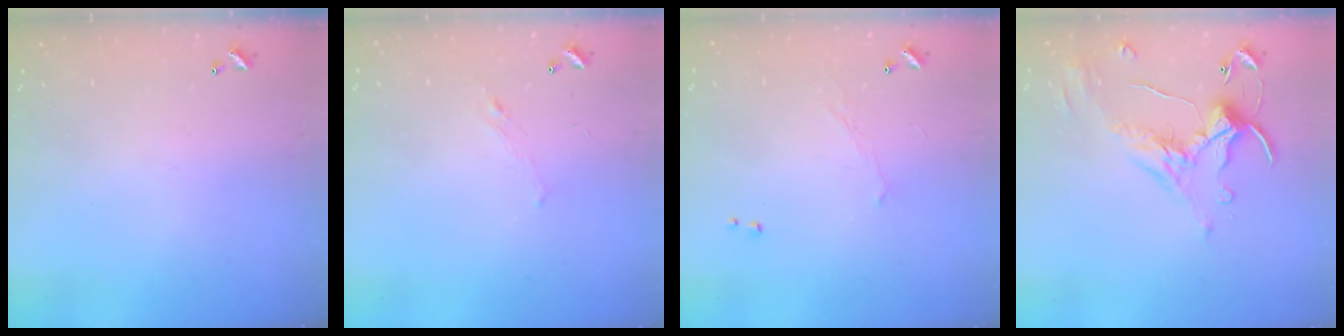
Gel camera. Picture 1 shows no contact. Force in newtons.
{"total": 1.0, "press": 0.9, "slide": 0.6}
{"total": 0.0}
{"total": 1.7, "press": 1.3, "slide": 1.1}